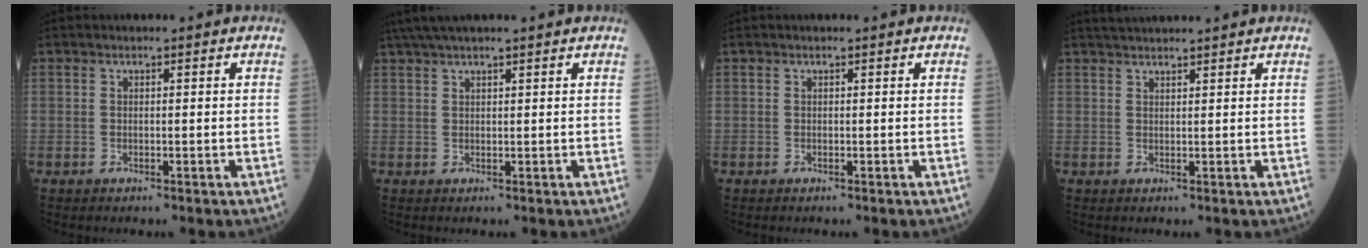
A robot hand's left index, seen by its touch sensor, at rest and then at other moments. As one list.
[{"total": 6.3, "force": [5.3, -0.3, 3.4], "torque": [-0.060, 0.039, 0.091]}, {"total": 0.0}, {"total": 4.0, "force": [3.8, -0.3, 1.3], "torque": [-0.018, 0.032, 0.062]}]